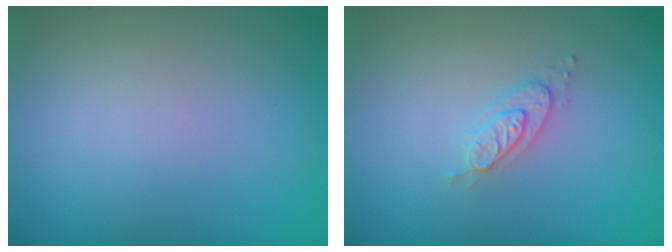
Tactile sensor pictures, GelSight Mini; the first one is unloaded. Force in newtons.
{"total": 2.0, "press": 2.0, "slide": 0.4}